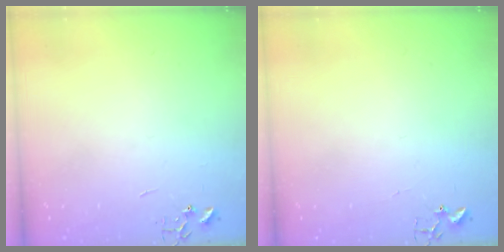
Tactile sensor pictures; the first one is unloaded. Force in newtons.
{"total": 1.8, "press": 1.8, "slide": 0.2}